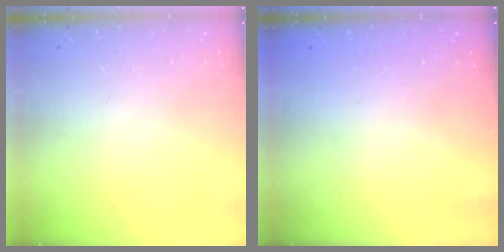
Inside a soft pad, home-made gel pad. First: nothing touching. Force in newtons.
{"total": 2.4, "press": 2.3, "slide": 0.8}